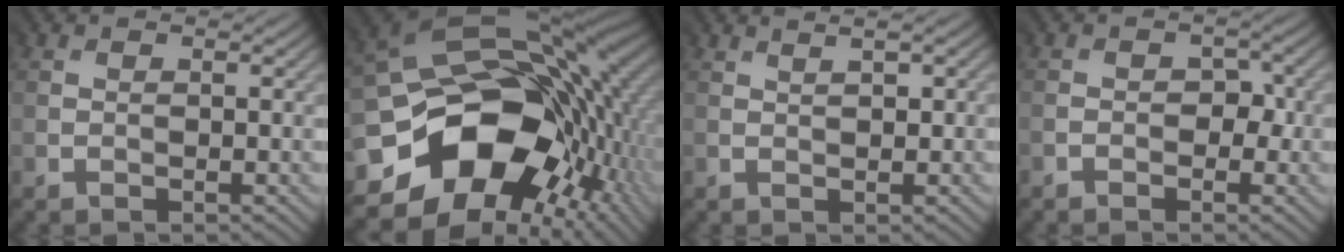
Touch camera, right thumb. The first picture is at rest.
{"total": 19.3, "force": [-3.3, 14.5, 12.3], "torque": [-0.245, -0.045, -0.028]}
{"total": 1.2, "force": [1.0, -0.3, 0.7], "torque": [-0.012, -0.001, 0.022]}
{"total": 1.5, "force": [-0.9, 0.9, 0.9], "torque": [0.001, 0.004, -0.013]}